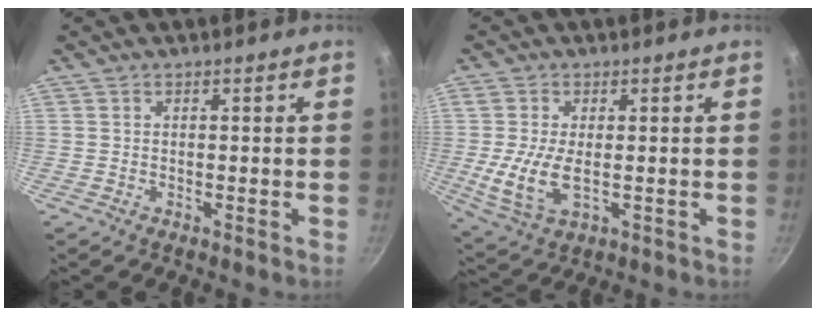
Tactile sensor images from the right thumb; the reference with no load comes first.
{"total": 8.3, "force": [-0.5, 4.2, 7.2], "torque": [-0.153, -0.015, -0.007]}